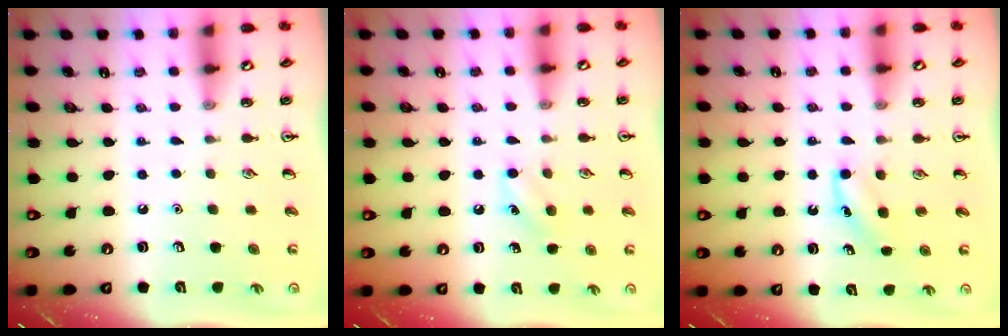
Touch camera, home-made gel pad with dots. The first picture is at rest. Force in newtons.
{"total": 7.2, "press": 7.0, "slide": 1.8}
{"total": 3.6, "press": 3.4, "slide": 1.2}